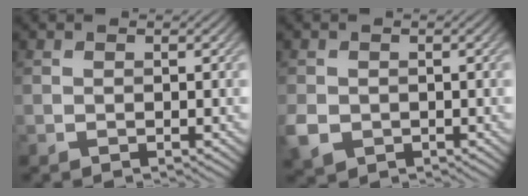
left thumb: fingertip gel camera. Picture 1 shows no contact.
{"total": 3.4, "force": [-0.9, 2.8, 1.6], "torque": [-0.045, -0.012, -0.020]}